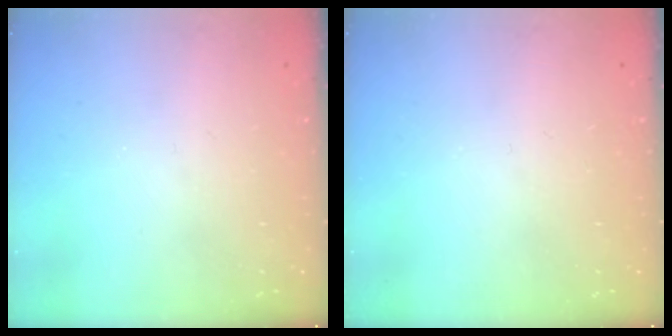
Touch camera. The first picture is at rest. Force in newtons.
{"total": 0.0}